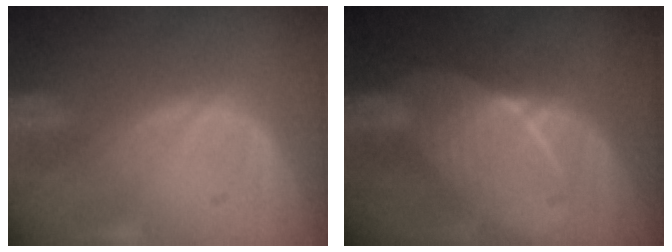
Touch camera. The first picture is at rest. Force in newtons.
{"total": 7.4, "press": 6.6, "slide": 3.2}